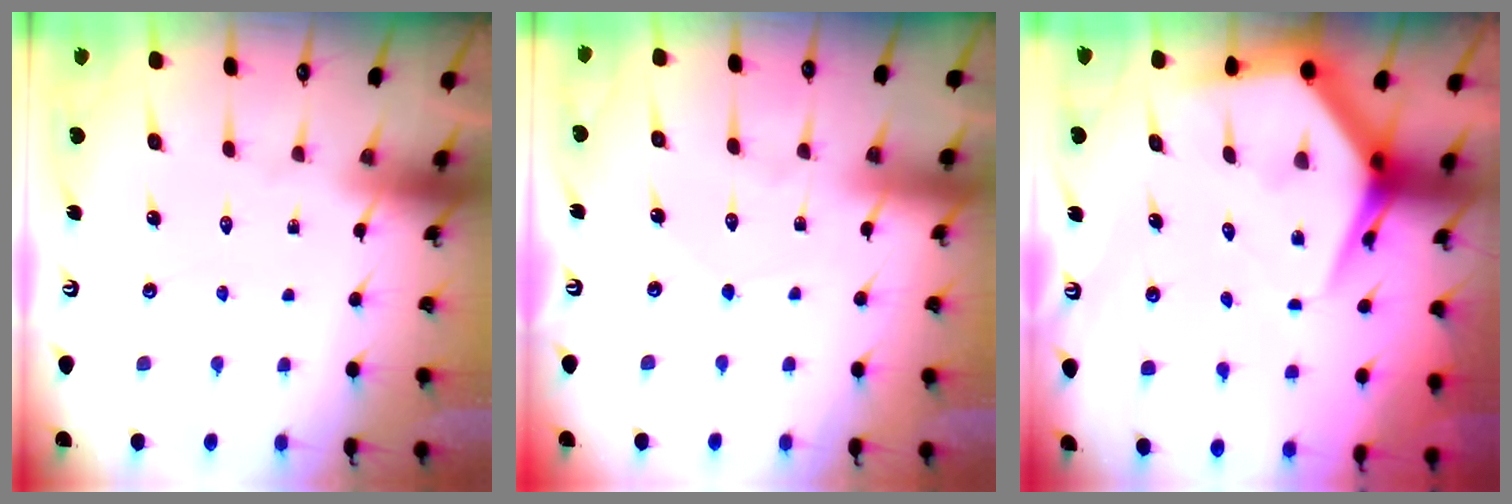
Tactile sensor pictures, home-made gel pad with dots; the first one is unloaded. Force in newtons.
{"total": 3.0, "press": 3.0, "slide": 0.3}
{"total": 7.2, "press": 7.2, "slide": 0.8}